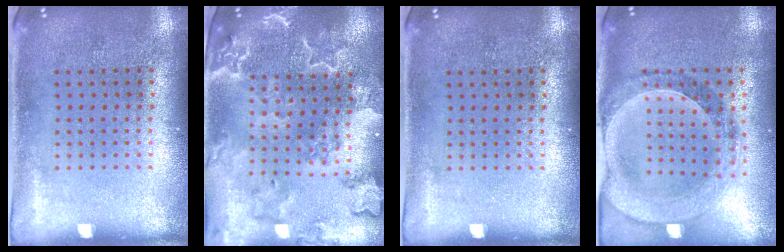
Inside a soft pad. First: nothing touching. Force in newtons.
{"total": 3.1, "press": 2.8, "slide": 1.3}
{"total": 0.0}
{"total": 1.5, "press": 1.4, "slide": 0.4}